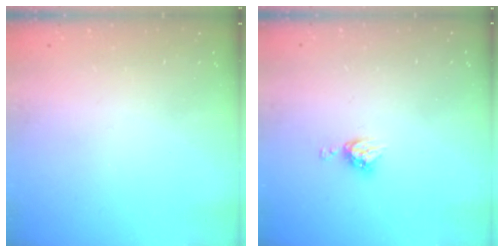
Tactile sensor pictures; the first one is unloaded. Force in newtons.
{"total": 5.0, "press": 4.9, "slide": 0.3}